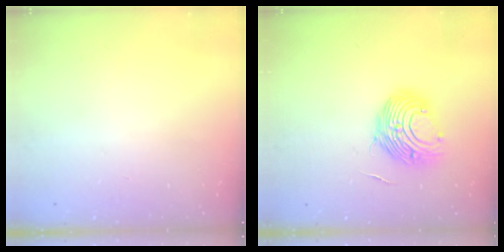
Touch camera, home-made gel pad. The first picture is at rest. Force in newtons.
{"total": 13.4, "press": 13.4, "slide": 0.8}